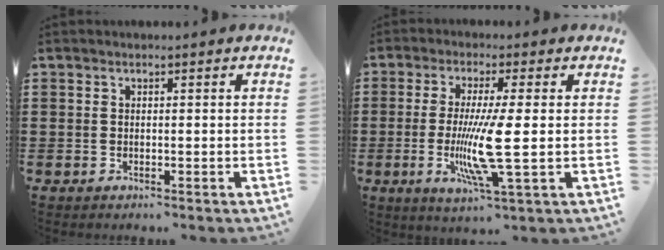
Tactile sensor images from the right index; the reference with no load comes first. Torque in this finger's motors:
{"motor_torque": [2.14, 0.00, 1.01, 0.21]}